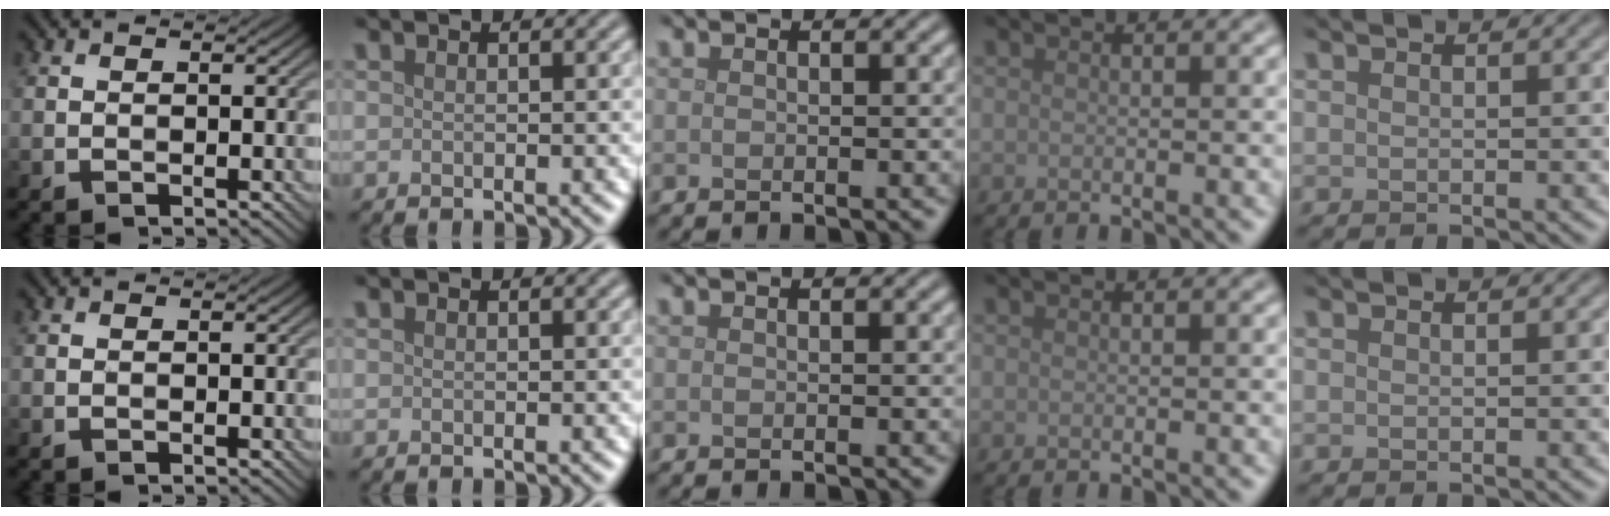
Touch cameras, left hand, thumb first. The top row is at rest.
{}